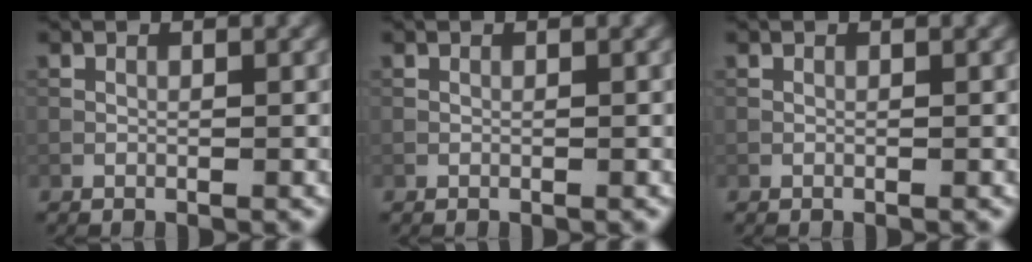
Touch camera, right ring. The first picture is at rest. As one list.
[{"total": 0.0}, {"total": 0.0}]